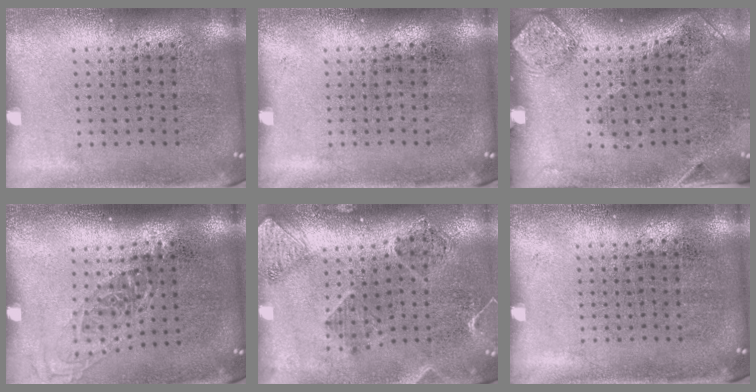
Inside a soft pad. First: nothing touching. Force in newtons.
{"total": 0.0}
{"total": 1.9, "press": 1.1, "slide": 1.6}
{"total": 1.3, "press": 1.1, "slide": 0.8}
{"total": 1.5, "press": 1.4, "slide": 0.5}
{"total": 0.0}